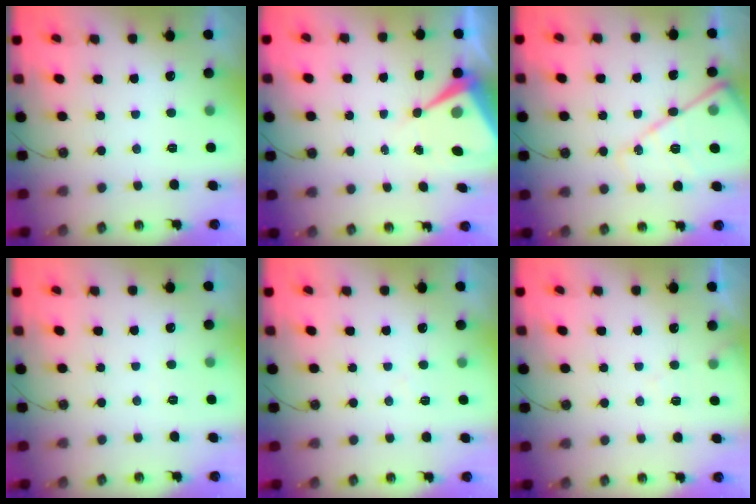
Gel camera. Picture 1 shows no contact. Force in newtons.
{"total": 8.9, "press": 8.9, "slide": 0.5}
{"total": 14.0, "press": 13.9, "slide": 1.4}
{"total": 2.6, "press": 2.6, "slide": 0.5}
{"total": 3.4, "press": 3.3, "slide": 0.6}
{"total": 4.6, "press": 4.6, "slide": 0.7}